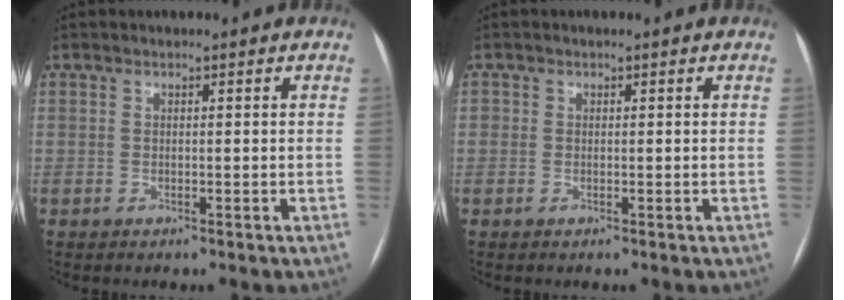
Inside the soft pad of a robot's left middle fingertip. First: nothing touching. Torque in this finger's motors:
{"motor_torque": [0.03, 0.00, 0.04, -0.01]}